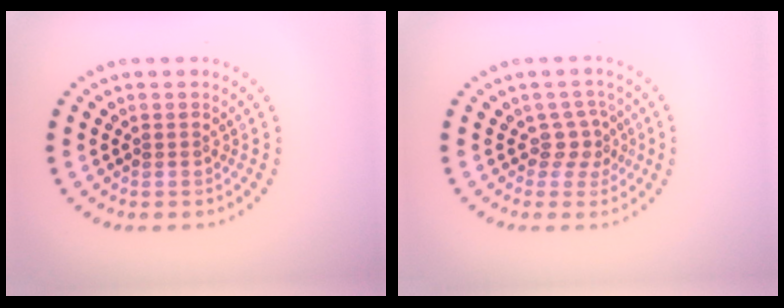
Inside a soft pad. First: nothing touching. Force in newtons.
{"total": 2.2, "press": 1.5, "slide": 1.6}